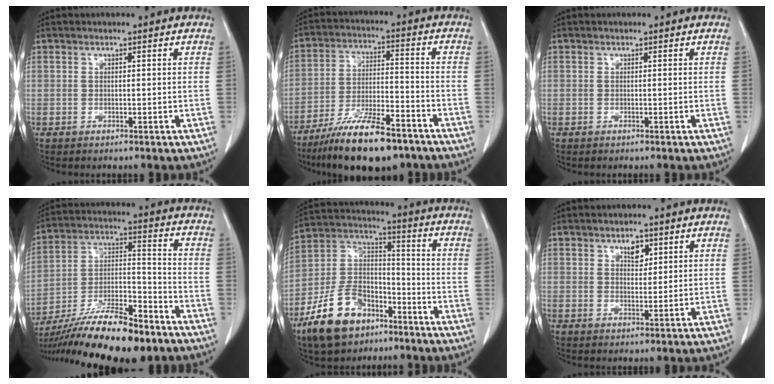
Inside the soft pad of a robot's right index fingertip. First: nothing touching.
{"total": 14.2, "force": [-10.5, 3.3, 9.0], "torque": [-0.166, -0.015, -0.185]}
{"total": 0.0}
{"total": 20.1, "force": [-15.1, 3.8, 12.7], "torque": [-0.218, -0.011, -0.263]}
{"total": 14.3, "force": [-9.0, 7.9, 7.8], "torque": [-0.166, 0.012, -0.167]}
{"total": 2.8, "force": [1.5, 1.5, 1.7], "torque": [-0.025, -0.002, 0.026]}